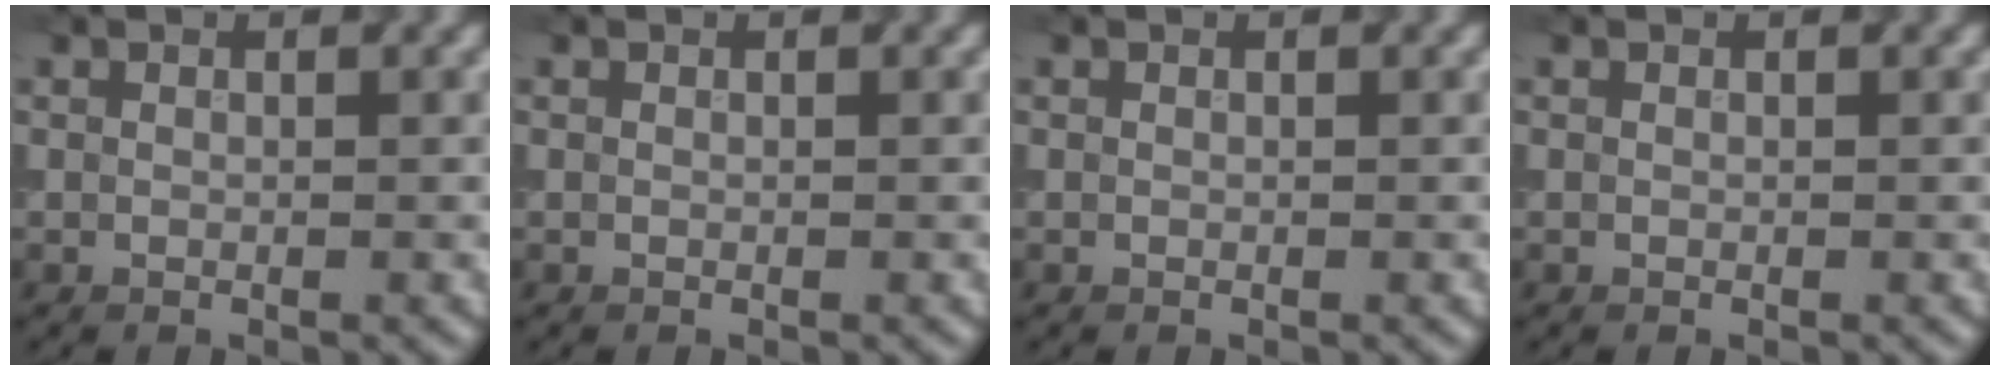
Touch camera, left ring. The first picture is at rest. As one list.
[{"total": 0.0}, {"total": 0.0}, {"total": 0.0}]